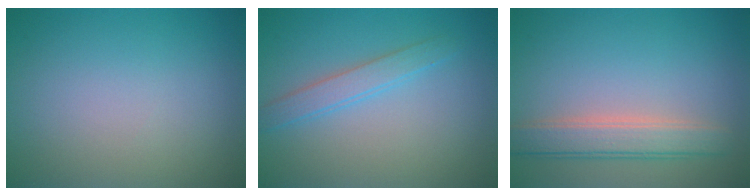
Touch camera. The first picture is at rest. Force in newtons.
{"total": 1.7, "press": 1.7, "slide": 0.1}
{"total": 3.7, "press": 3.7, "slide": 0.3}